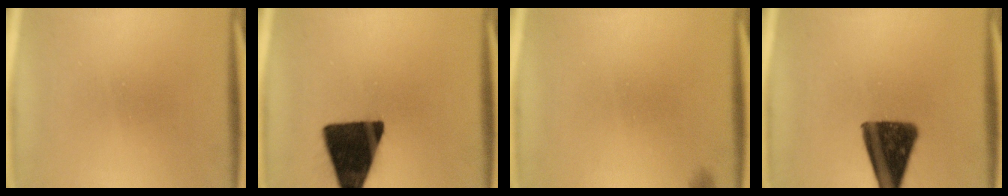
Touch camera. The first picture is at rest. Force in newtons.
{"total": 16.5}
{"total": 0.6}
{"total": 13.4}